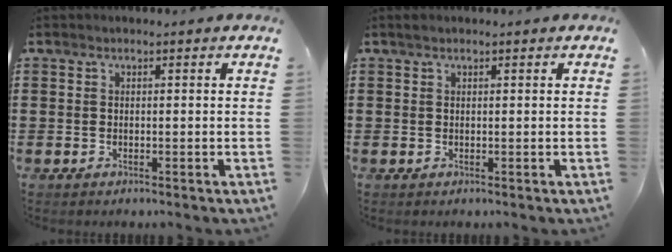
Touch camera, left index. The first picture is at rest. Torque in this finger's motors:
{"motor_torque": [1.01, 1.13, 0.05, 0.03]}